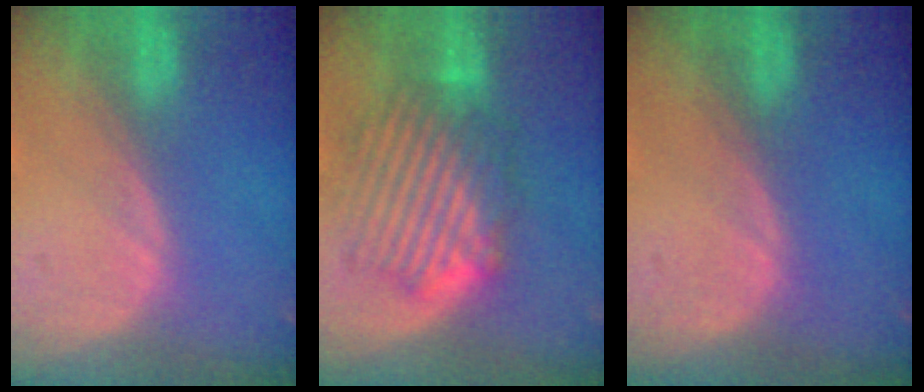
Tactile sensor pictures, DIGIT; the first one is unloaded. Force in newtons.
{"total": 8.4, "press": 8.1, "slide": 2.2}
{"total": 0.0}